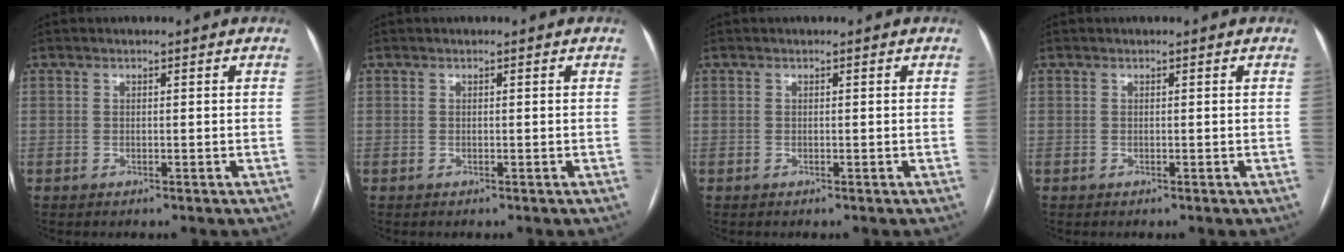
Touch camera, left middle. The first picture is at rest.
{"total": 0.0}
{"total": 0.0}
{"total": 0.0}